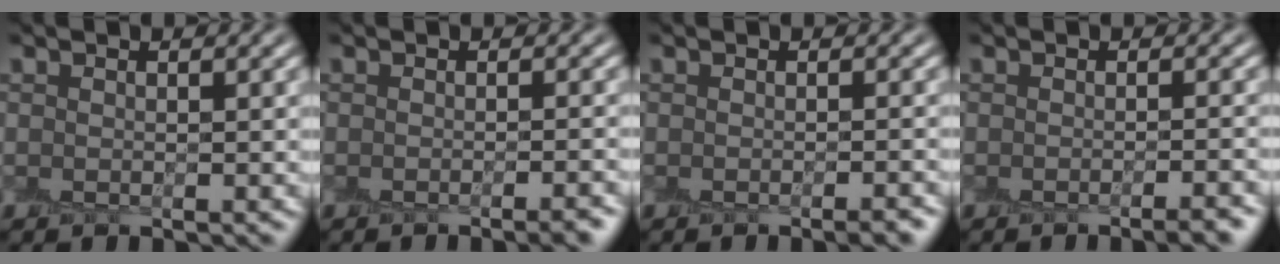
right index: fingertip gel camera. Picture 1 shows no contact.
{"total": 2.5, "force": [-1.5, 0.6, 2.0], "torque": [-0.012, 0.003, -0.024]}
{"total": 1.9, "force": [-1.1, 0.4, 1.4], "torque": [-0.011, -0.001, -0.018]}
{"total": 2.9, "force": [-1.7, 0.7, 2.2], "torque": [-0.013, 0.006, -0.027]}